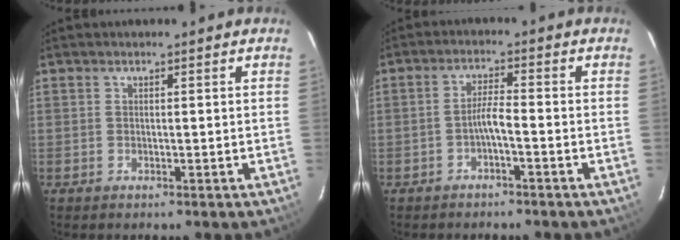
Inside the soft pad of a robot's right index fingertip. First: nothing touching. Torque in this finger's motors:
{"motor_torque": [0.54, -0.25, 0.25, 0.08]}